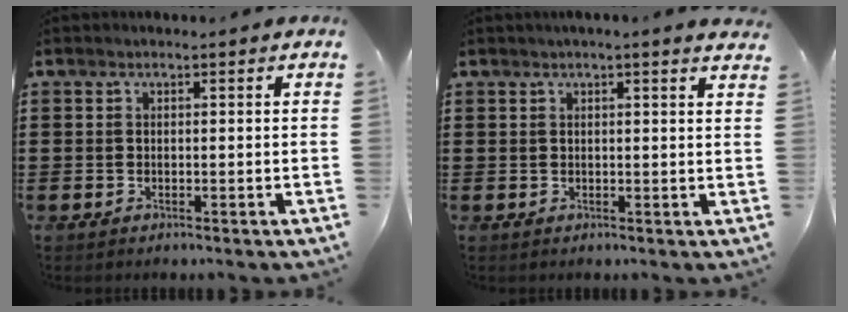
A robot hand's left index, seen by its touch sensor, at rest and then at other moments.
{"total": 1.5, "force": [1.3, -0.3, 0.8], "torque": [-0.017, -0.001, 0.023]}